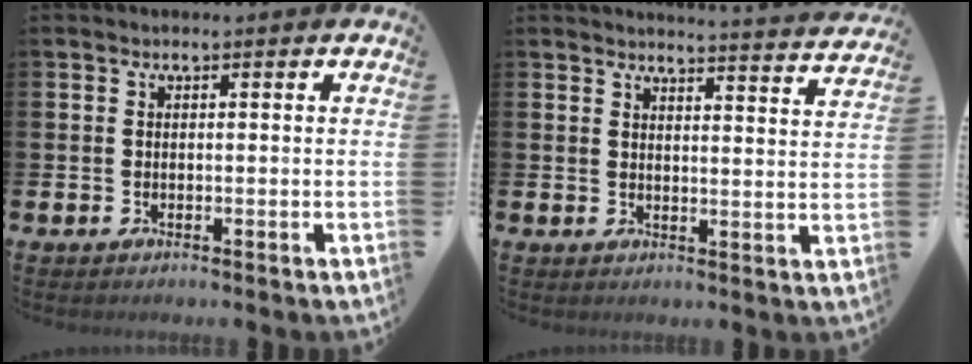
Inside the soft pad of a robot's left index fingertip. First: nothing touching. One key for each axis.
{"total": 3.8, "fx": 3.8, "fy": -0.6, "fz": 0.1, "tx": 0.001, "ty": -0.035, "tz": 0.063}